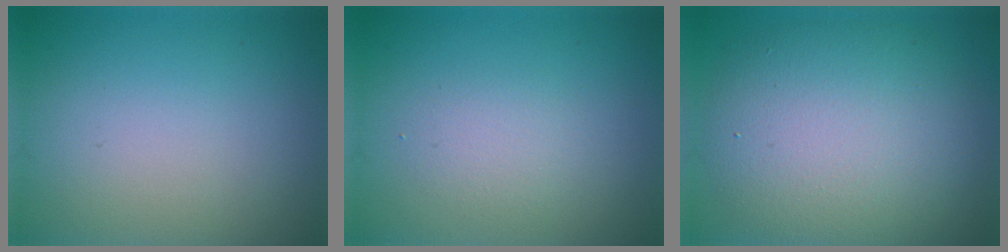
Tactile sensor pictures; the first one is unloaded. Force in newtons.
{"total": 1.6, "press": 1.6, "slide": 0.2}
{"total": 9.7, "press": 9.6, "slide": 0.8}